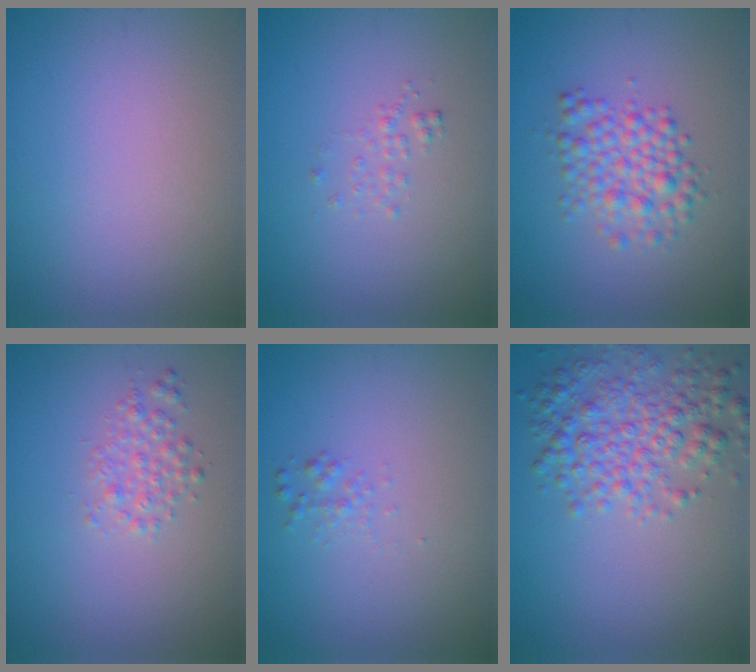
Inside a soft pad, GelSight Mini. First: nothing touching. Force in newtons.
{"total": 0.9, "press": 0.9, "slide": 0.1}
{"total": 3.6, "press": 3.6, "slide": 0.1}
{"total": 1.8, "press": 1.8, "slide": 0.1}
{"total": 0.9, "press": 0.9, "slide": 0.1}
{"total": 4.9, "press": 4.9, "slide": 0.1}